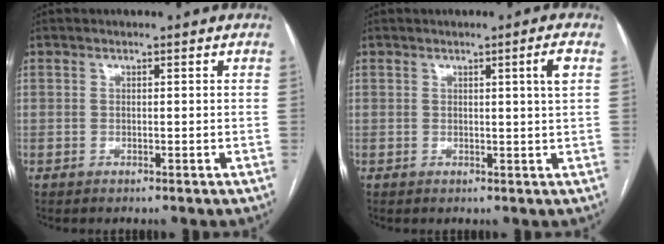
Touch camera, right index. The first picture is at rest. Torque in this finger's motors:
{"motor_torque": [0.46, 0.25, 0.00, 0.01]}